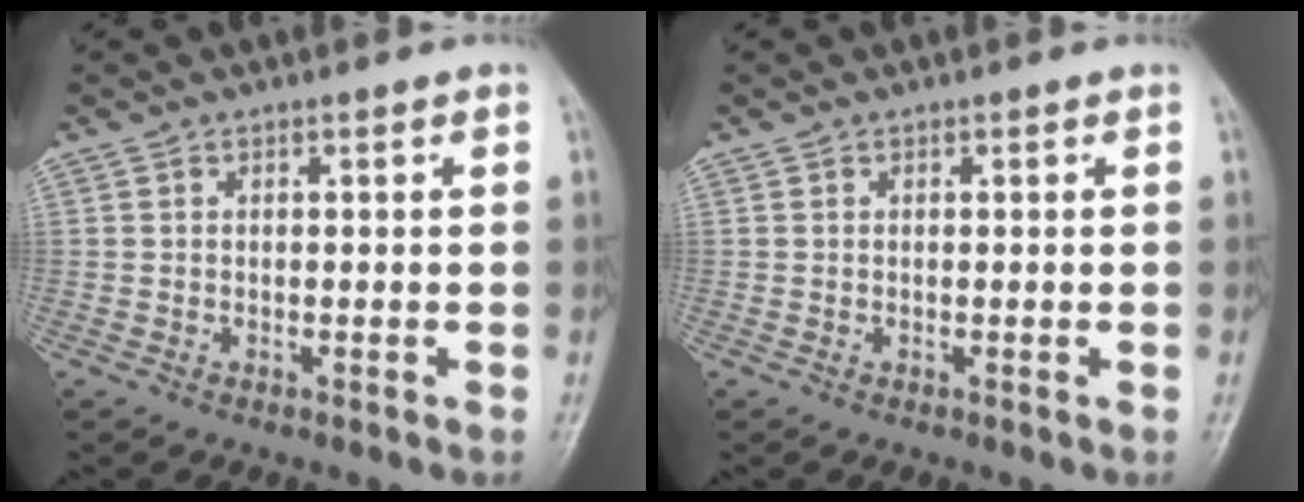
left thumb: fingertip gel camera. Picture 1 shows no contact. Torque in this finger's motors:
{"motor_torque": [0.00, 0.00, 0.00, 0.00, 0.00]}